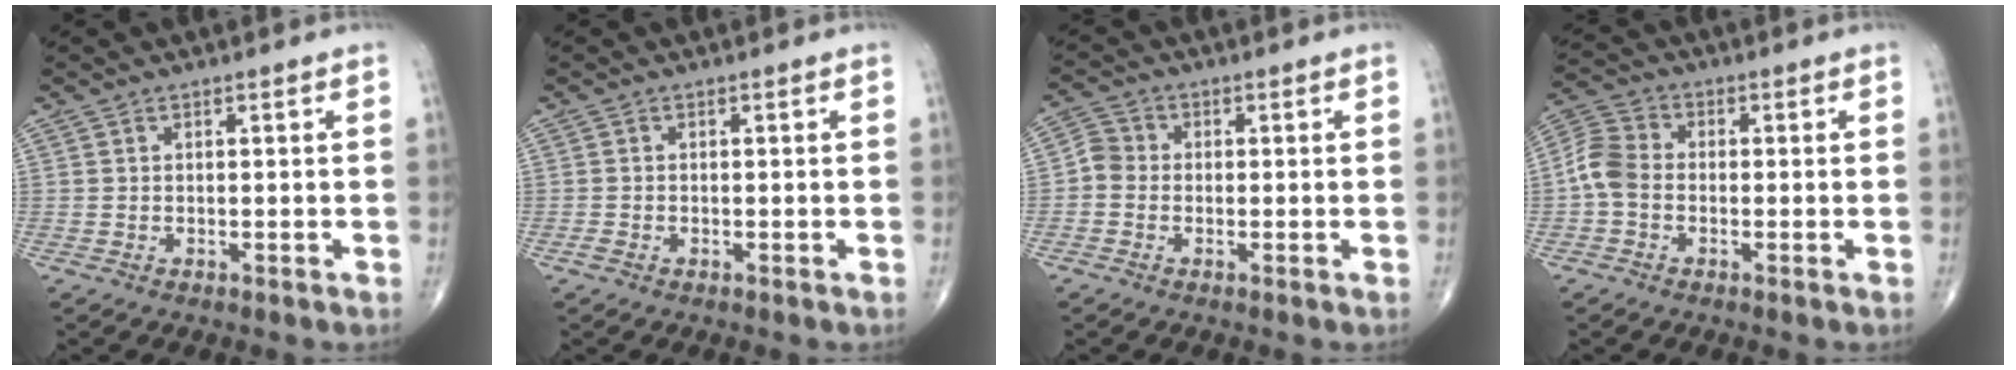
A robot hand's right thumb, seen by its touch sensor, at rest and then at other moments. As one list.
[{"total": 0.9, "force": [-0.5, 0.5, 0.5], "torque": [-0.016, 0.001, -0.011]}, {"total": 3.3, "force": [-0.8, 3.0, 1.2], "torque": [-0.010, 0.008, -0.029]}, {"total": 6.2, "force": [-1.1, 4.6, 4.0], "torque": [-0.079, 0.017, -0.039]}]